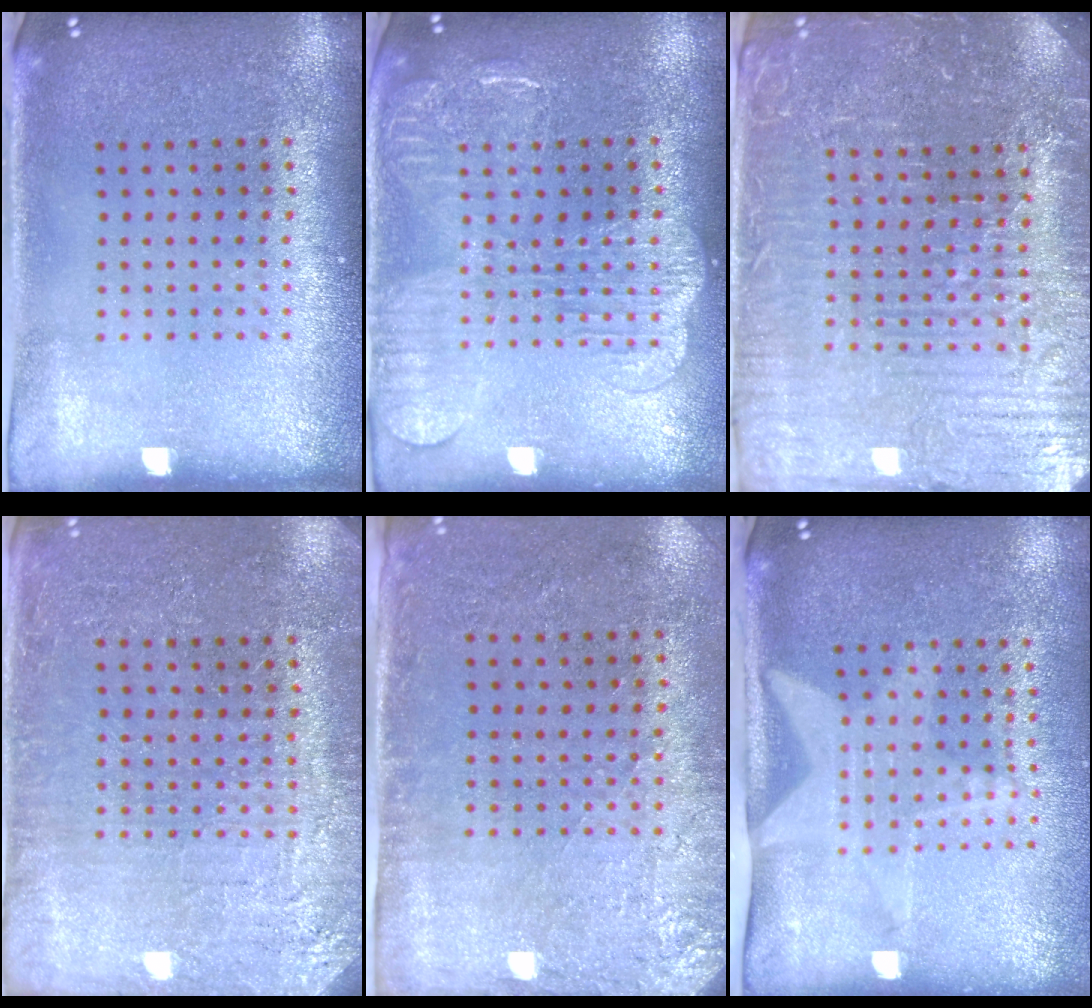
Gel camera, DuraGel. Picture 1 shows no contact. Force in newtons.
{"total": 2.2, "press": 2.1, "slide": 0.4}
{"total": 4.8, "press": 4.6, "slide": 1.5}
{"total": 3.0, "press": 3.0, "slide": 0.3}
{"total": 2.8, "press": 2.3, "slide": 1.6}
{"total": 2.1, "press": 1.5, "slide": 1.4}